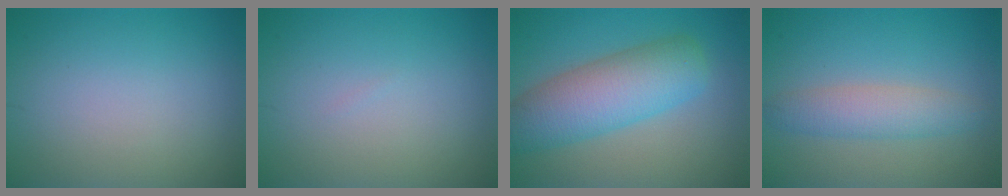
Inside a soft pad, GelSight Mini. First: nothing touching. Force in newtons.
{"total": 0.0}
{"total": 7.3, "press": 7.3, "slide": 0.3}
{"total": 3.2, "press": 3.2, "slide": 0.2}